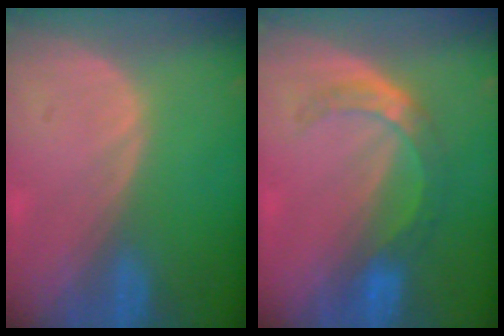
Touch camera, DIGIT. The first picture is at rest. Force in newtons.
{"total": 5.6, "press": 5.2, "slide": 2.1}